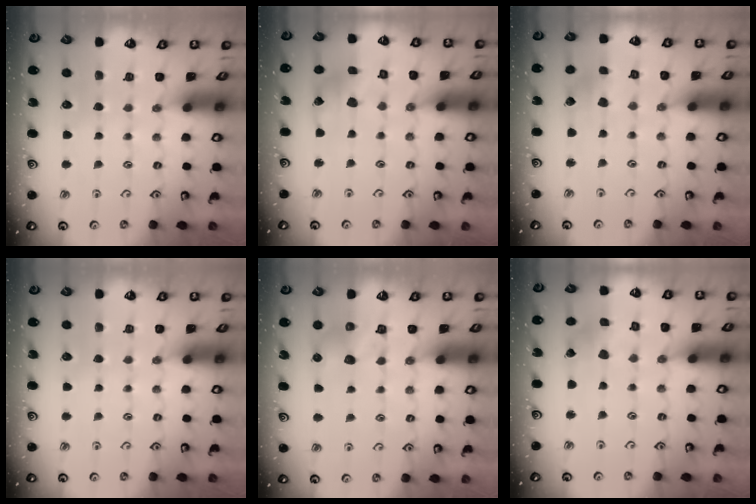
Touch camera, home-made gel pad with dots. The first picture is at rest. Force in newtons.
{"total": 7.2, "press": 7.2, "slide": 0.8}
{"total": 2.0, "press": 1.9, "slide": 0.3}
{"total": 0.0}
{"total": 6.5, "press": 6.5, "slide": 0.2}
{"total": 1.7, "press": 1.6, "slide": 0.4}